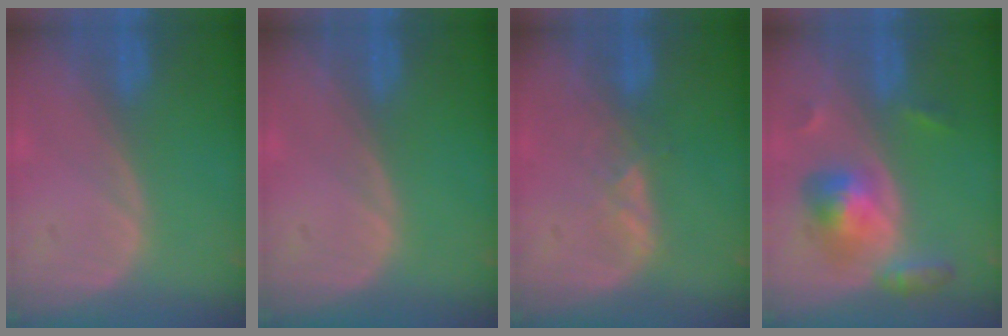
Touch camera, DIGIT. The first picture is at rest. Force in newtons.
{"total": 0.0}
{"total": 2.0, "press": 2.0, "slide": 0.3}
{"total": 6.0, "press": 6.0, "slide": 0.2}